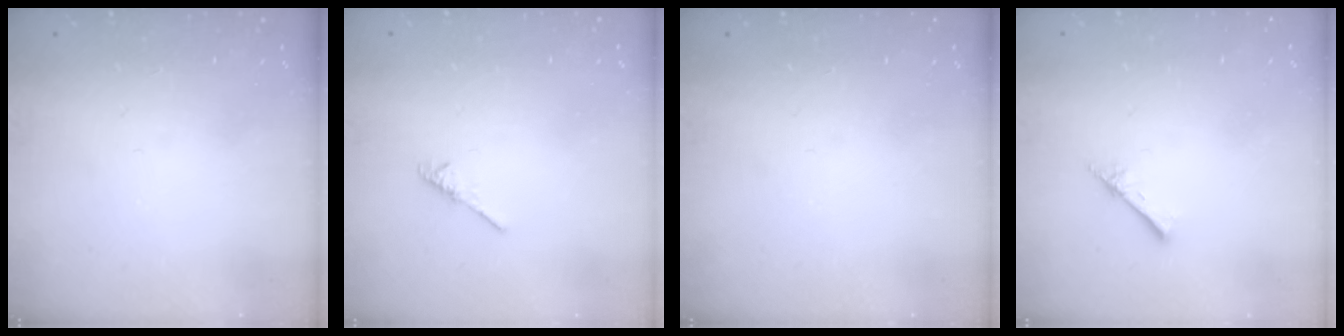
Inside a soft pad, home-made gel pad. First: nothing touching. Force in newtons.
{"total": 1.9, "press": 1.8, "slide": 0.5}
{"total": 0.0}
{"total": 2.4, "press": 2.4, "slide": 0.3}